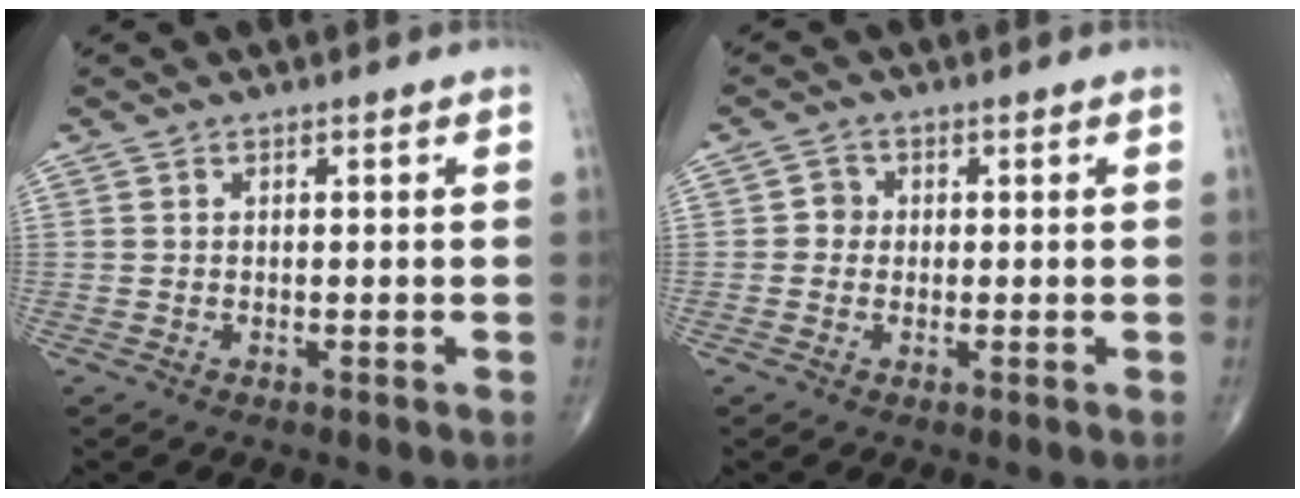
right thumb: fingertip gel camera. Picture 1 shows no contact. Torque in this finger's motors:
{"motor_torque": [-0.55, -0.09, 0.01, 0.00, 0.02]}